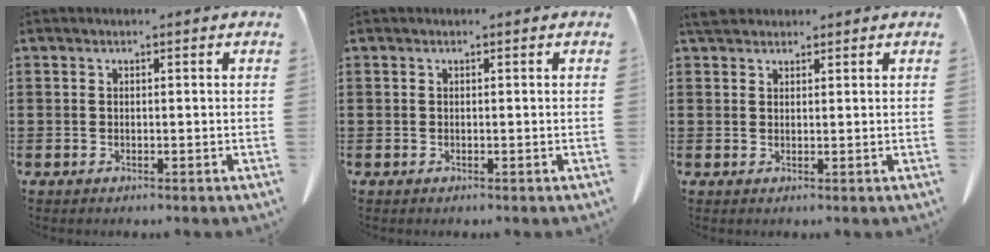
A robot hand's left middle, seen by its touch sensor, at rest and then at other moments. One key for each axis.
{"total": 0.0}
{"total": 2.9, "fx": 2.5, "fy": 1.2, "fz": 1.1, "tx": -0.030, "ty": 0.004, "tz": 0.049}